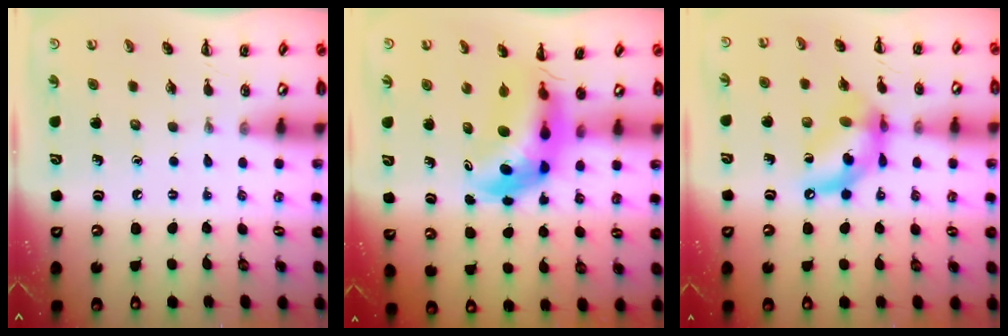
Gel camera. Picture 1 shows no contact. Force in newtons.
{"total": 6.8, "press": 6.4, "slide": 2.1}
{"total": 12.9, "press": 12.5, "slide": 3.3}